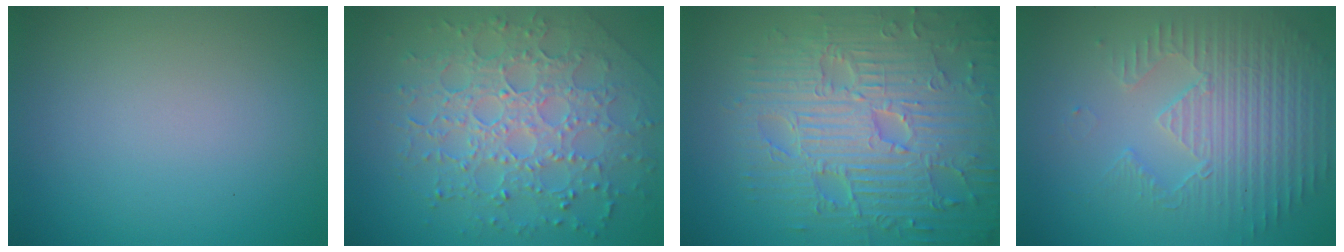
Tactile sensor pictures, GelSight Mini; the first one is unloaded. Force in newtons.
{"total": 7.2, "press": 5.1, "slide": 5.1}
{"total": 9.4, "press": 6.9, "slide": 6.4}
{"total": 3.8, "press": 3.6, "slide": 1.2}